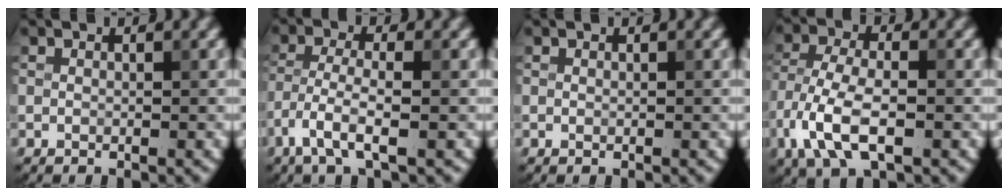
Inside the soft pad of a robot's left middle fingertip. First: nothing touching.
{"total": 3.9, "force": [-2.1, 0.8, 3.1], "torque": [-0.066, -0.001, -0.048]}
{"total": 0.0}
{"total": 6.9, "force": [-3.0, 3.2, 5.4], "torque": [-0.113, -0.001, -0.066]}